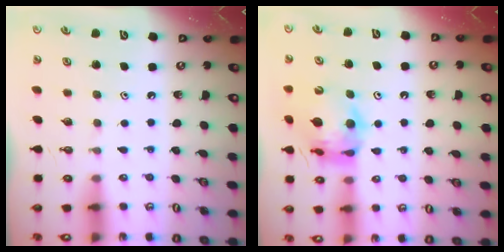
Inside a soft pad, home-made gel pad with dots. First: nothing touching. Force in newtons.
{"total": 12.9, "press": 12.8, "slide": 1.3}